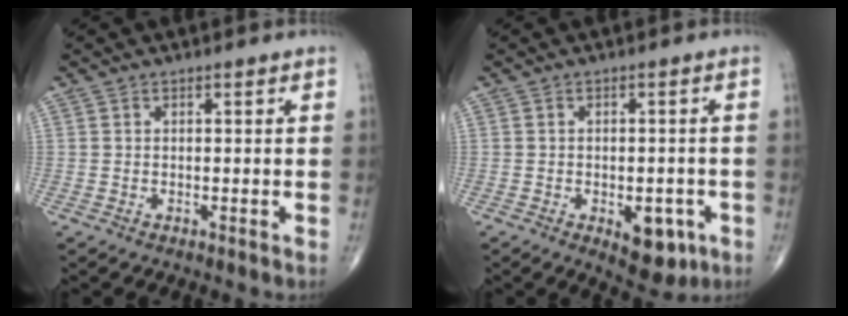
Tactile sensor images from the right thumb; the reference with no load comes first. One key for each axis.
{"total": 7.5, "fx": -2.9, "fy": 3.9, "fz": 5.7, "tx": -0.051, "ty": 0.004, "tz": -0.026}